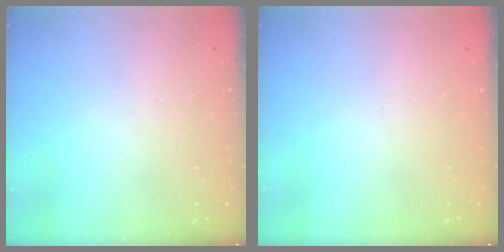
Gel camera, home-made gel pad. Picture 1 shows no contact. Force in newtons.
{"total": 0.0}